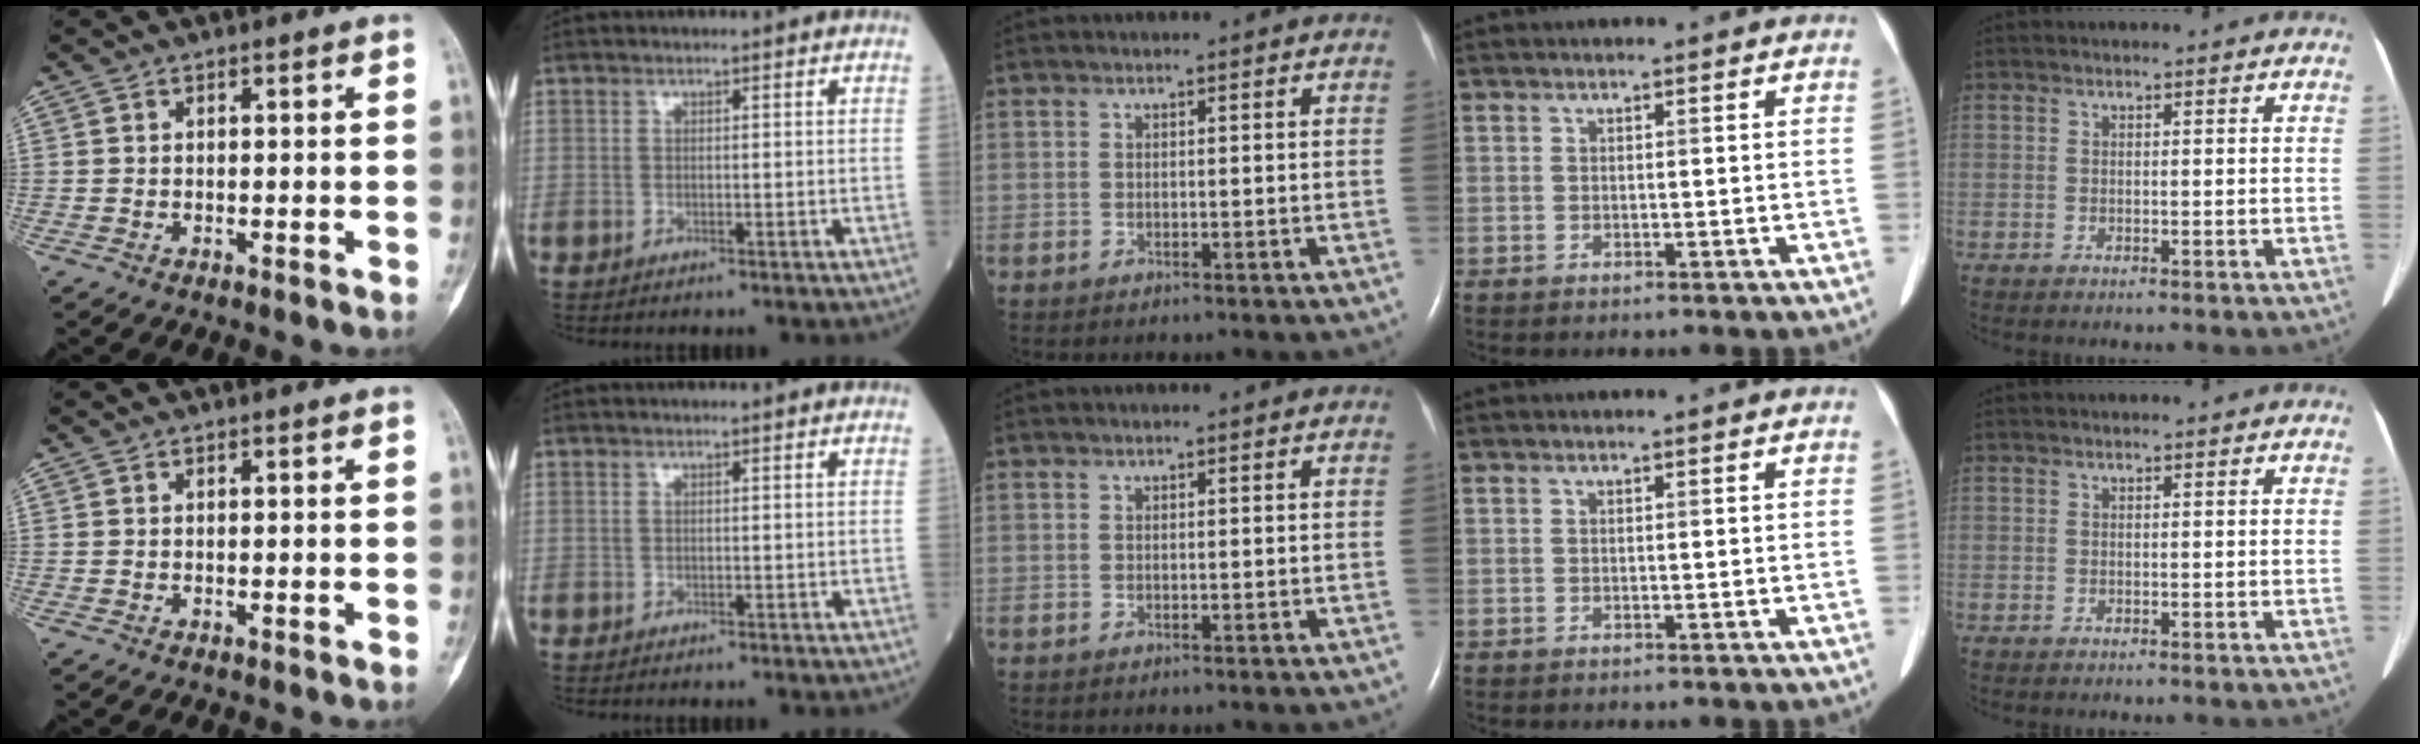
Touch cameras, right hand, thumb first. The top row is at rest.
{}